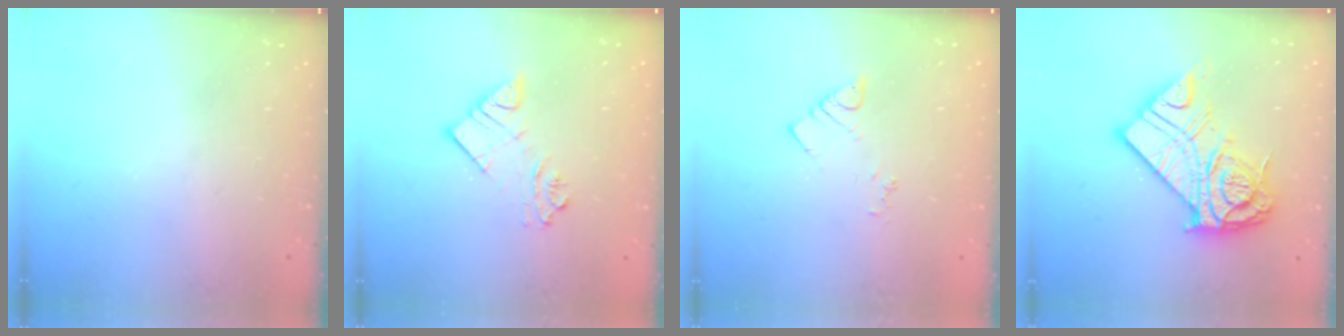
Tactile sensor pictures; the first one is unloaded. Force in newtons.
{"total": 6.1, "press": 6.1, "slide": 0.4}
{"total": 3.2, "press": 3.1, "slide": 0.5}
{"total": 20.3, "press": 20.1, "slide": 2.2}